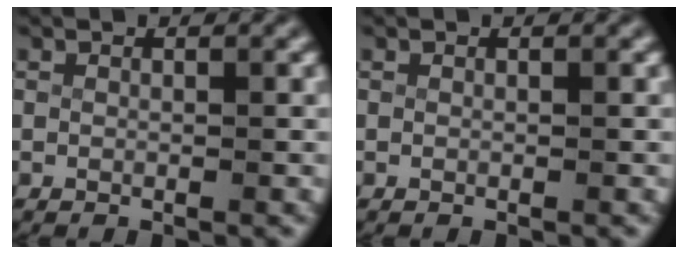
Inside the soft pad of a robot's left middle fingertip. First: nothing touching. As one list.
[{"total": 0.0}]